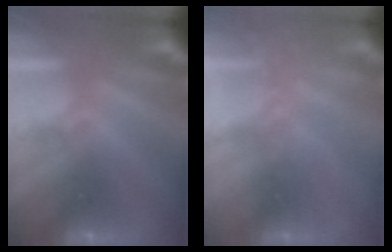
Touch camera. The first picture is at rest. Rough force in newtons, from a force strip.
{"total": 2.0}